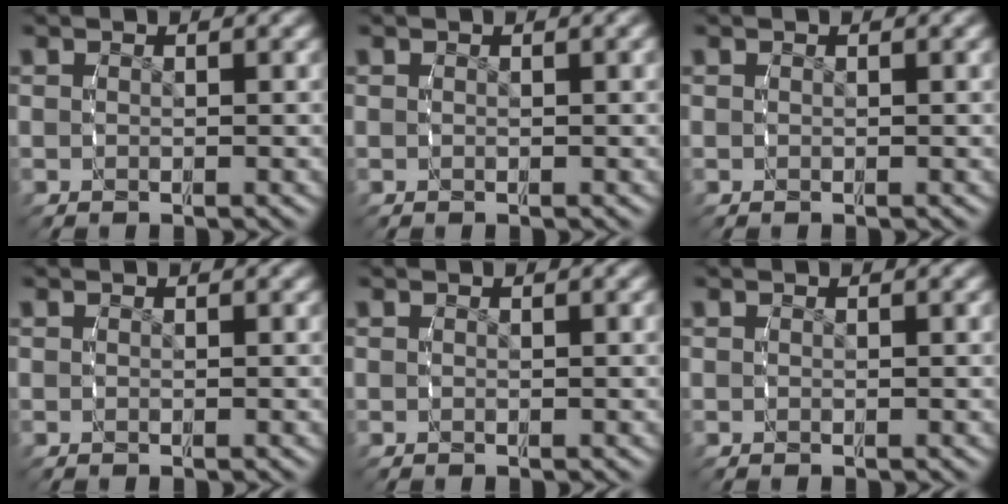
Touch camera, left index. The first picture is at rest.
{"total": 0.0}
{"total": 0.0}
{"total": 0.0}
{"total": 0.0}
{"total": 0.0}